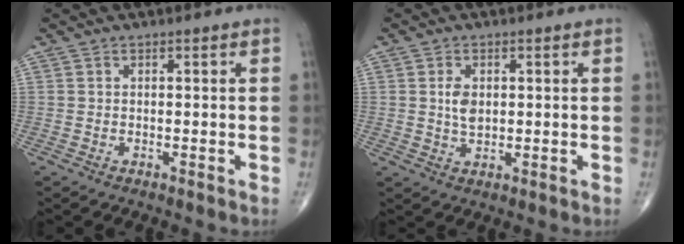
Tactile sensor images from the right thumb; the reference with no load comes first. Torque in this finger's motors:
{"motor_torque": [2.66, 2.16, 0.50, 0.18, 0.00]}